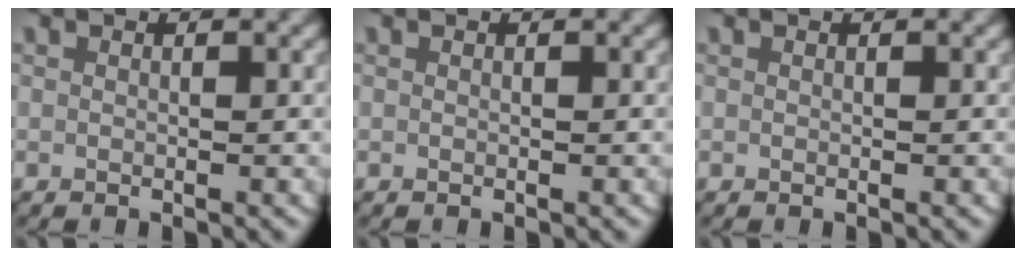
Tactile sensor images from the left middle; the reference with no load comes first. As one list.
[{"total": 0.0}, {"total": 0.0}]